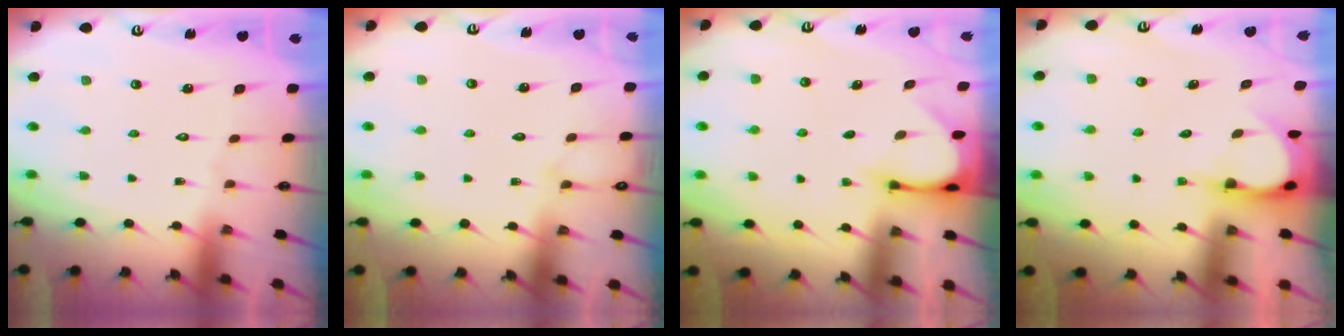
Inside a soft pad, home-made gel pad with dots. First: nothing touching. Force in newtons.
{"total": 3.3, "press": 3.3, "slide": 0.3}
{"total": 3.4, "press": 3.4, "slide": 0.3}
{"total": 4.0, "press": 4.0, "slide": 0.2}